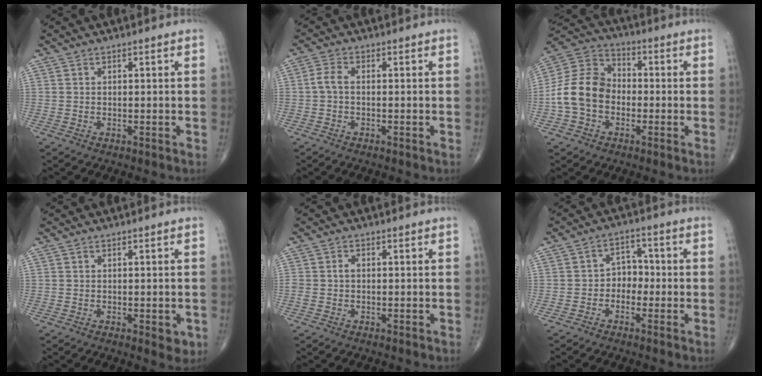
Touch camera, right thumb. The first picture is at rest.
{"total": 2.6, "force": [-0.4, 1.4, 2.2], "torque": [-0.048, 0.005, -0.014]}
{"total": 12.6, "force": [-2.4, 9.7, 7.6], "torque": [-0.136, 0.039, -0.057]}
{"total": 3.0, "force": [-0.8, 1.4, 2.6], "torque": [-0.018, -0.005, -0.007]}
{"total": 1.7, "force": [-0.1, 1.2, 1.2], "torque": [-0.026, 0.006, -0.003]}
{"total": 4.5, "force": [-1.3, 3.7, 2.3], "torque": [-0.005, 0.023, -0.034]}